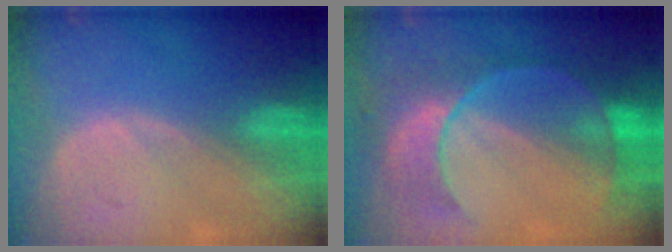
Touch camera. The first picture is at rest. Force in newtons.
{"total": 8.4, "press": 8.2, "slide": 2.1}